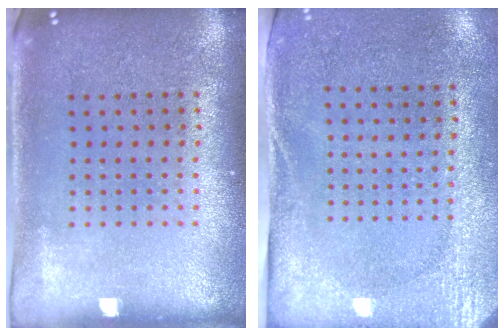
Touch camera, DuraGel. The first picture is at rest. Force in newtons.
{"total": 2.7, "press": 2.1, "slide": 1.7}